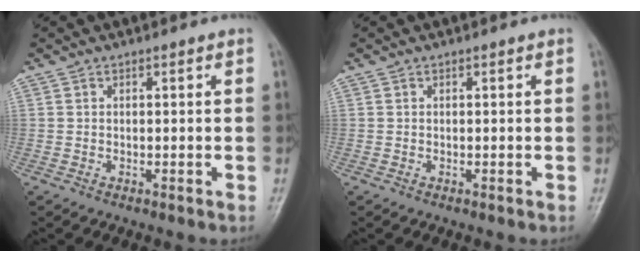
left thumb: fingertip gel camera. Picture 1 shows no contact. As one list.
[{"total": 0.0}]